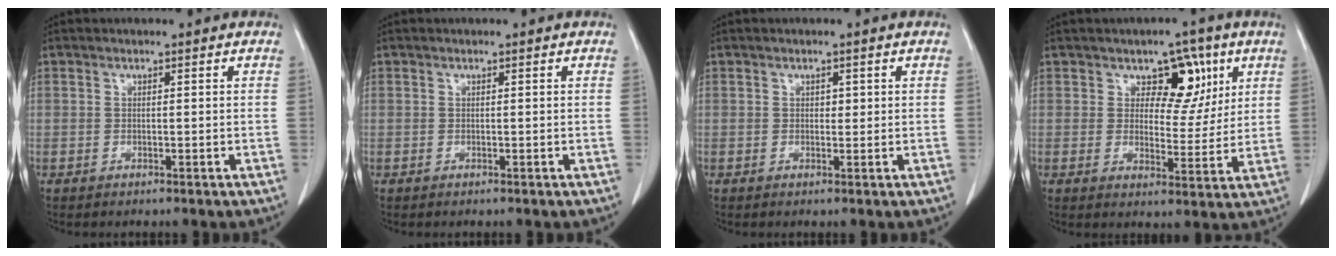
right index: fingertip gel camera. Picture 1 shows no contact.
{"total": 0.0}
{"total": 1.0, "force": [0.3, 0.7, 0.6], "torque": [-0.006, 0.000, 0.003]}
{"total": 7.3, "force": [3.5, 4.4, 4.7], "torque": [-0.052, 0.006, 0.051]}